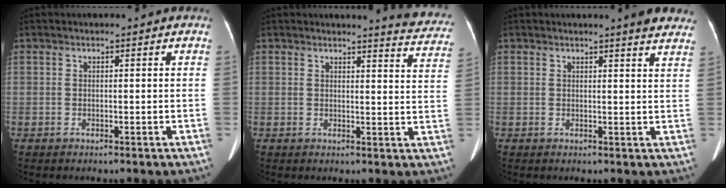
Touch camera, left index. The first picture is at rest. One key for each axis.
{"total": 7.8, "fx": 7.7, "fy": 0.5, "fz": 1.3, "tx": 0.000, "ty": -0.042, "tz": 0.062}
{"total": 6.0, "fx": 5.3, "fy": 0.3, "fz": 2.7, "tx": -0.025, "ty": -0.009, "tz": 0.043}